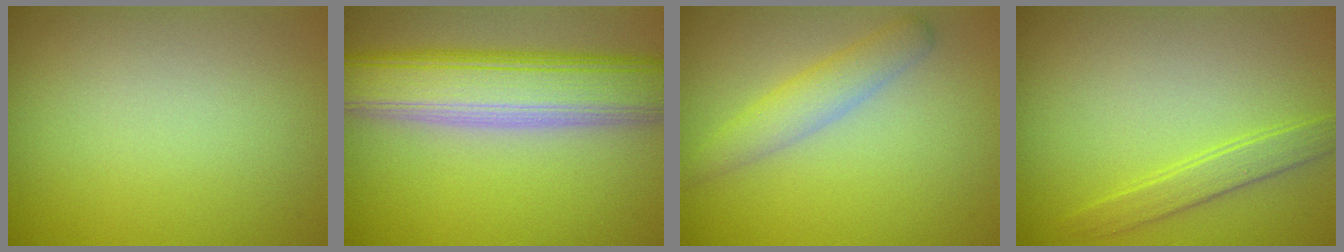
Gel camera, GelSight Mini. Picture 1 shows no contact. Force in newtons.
{"total": 8.7, "press": 8.7, "slide": 0.6}
{"total": 2.7, "press": 2.7, "slide": 0.1}
{"total": 2.0, "press": 2.0, "slide": 0.1}